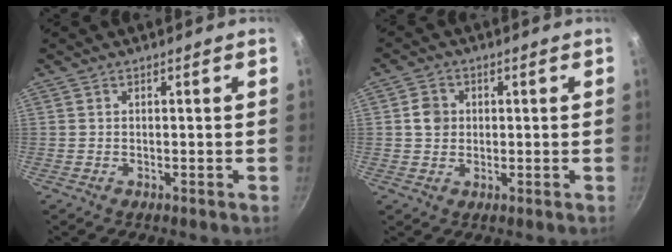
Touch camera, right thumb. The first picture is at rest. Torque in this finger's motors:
{"motor_torque": [0.53, 1.03, 0.82, 0.21, 0.08]}